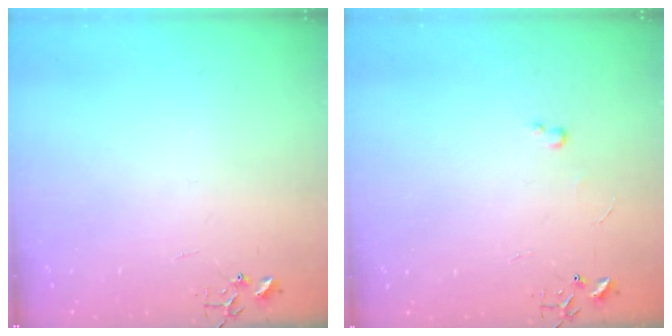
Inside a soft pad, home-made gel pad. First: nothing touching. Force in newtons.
{"total": 2.6, "press": 2.6, "slide": 0.4}